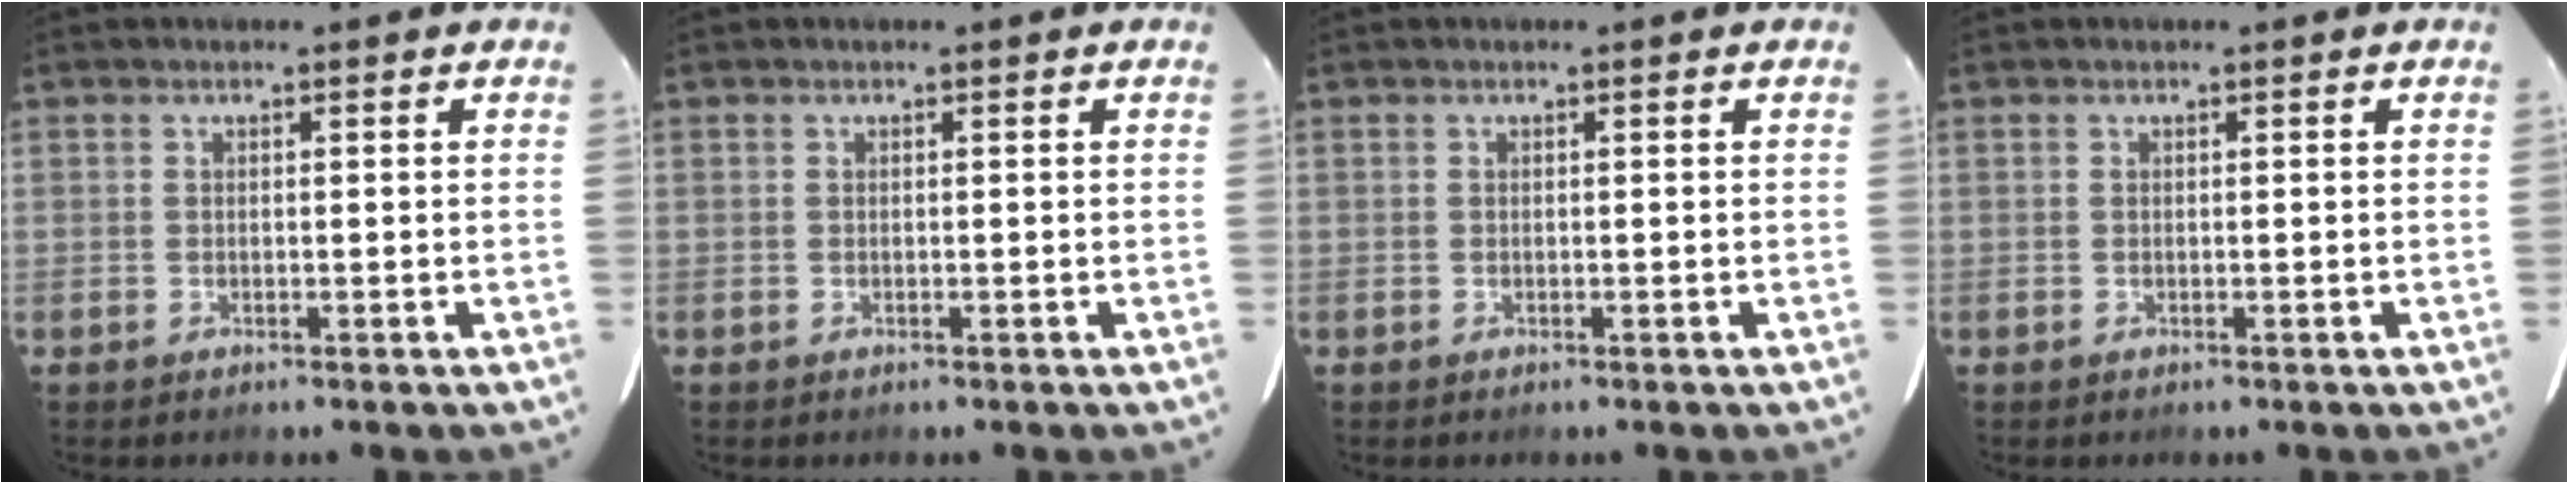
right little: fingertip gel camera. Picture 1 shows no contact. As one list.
[{"total": 0.0}, {"total": 0.0}, {"total": 0.0}]